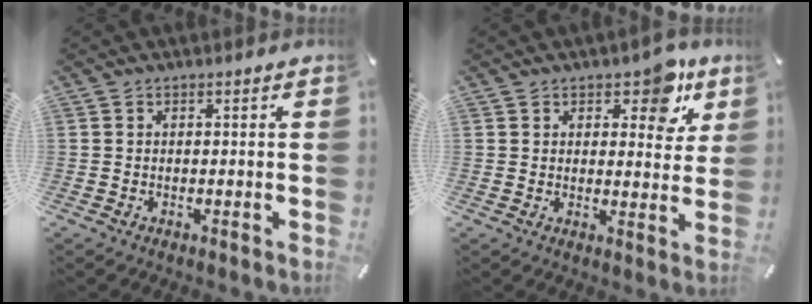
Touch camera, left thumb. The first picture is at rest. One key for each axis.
{"total": 8.7, "fx": 5.4, "fy": 4.7, "fz": 4.9, "tx": -0.031, "ty": -0.036, "tz": 0.085}